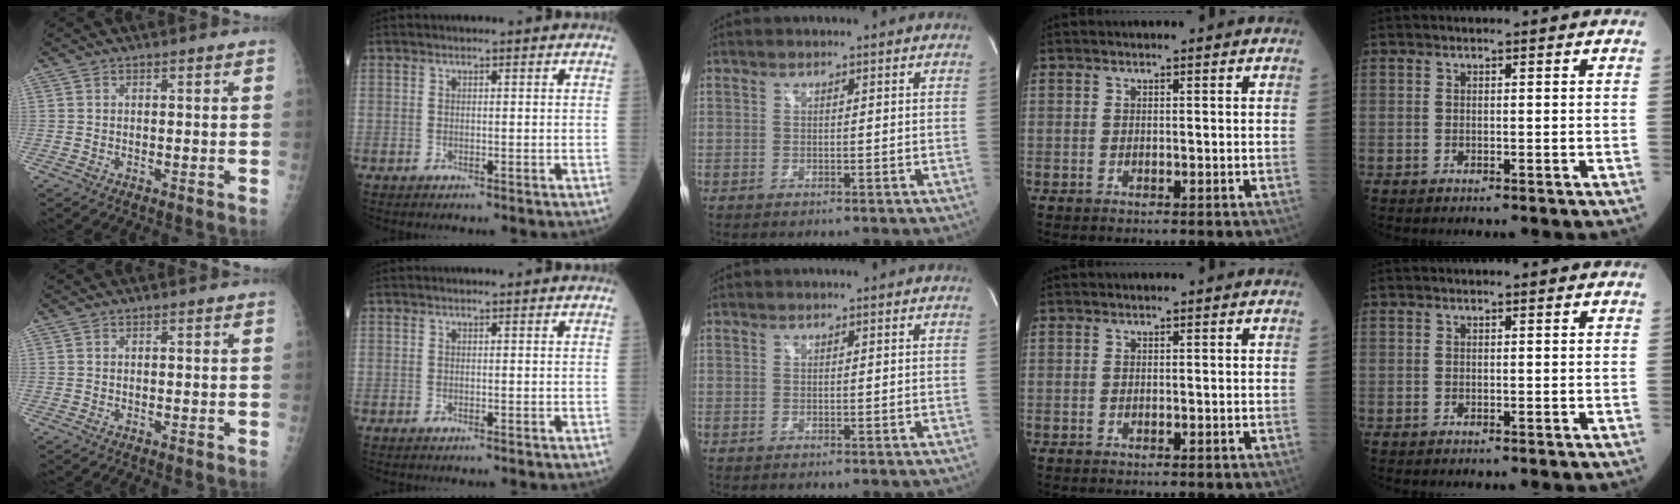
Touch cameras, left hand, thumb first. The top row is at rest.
{}